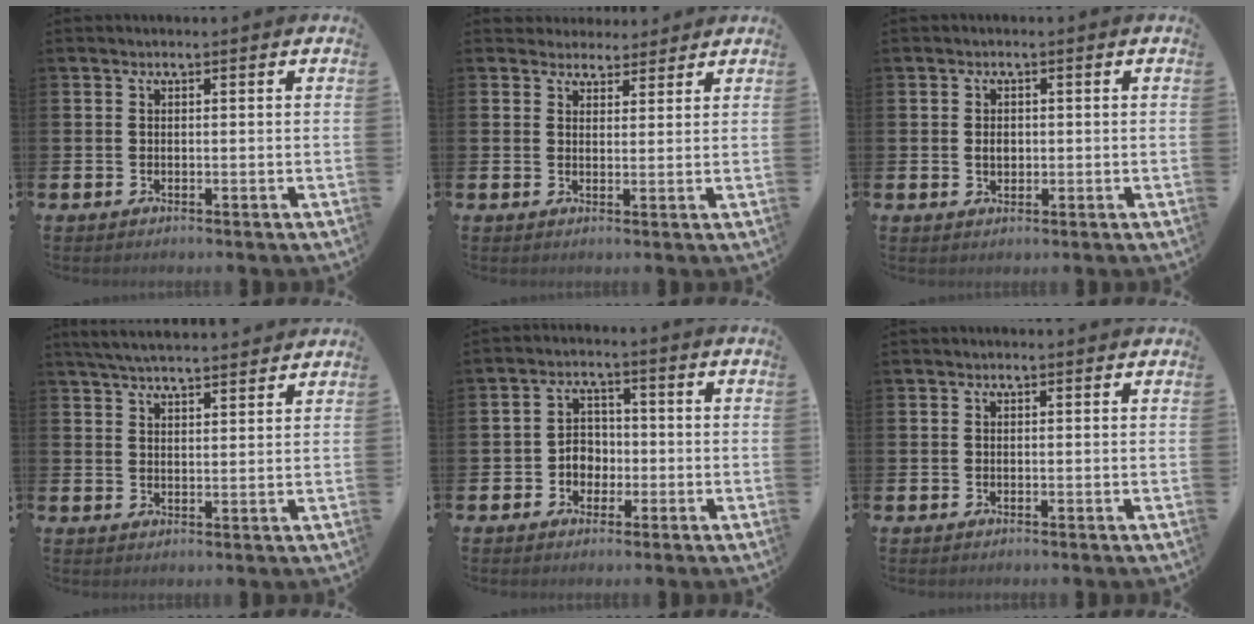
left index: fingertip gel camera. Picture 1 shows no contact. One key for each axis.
{"total": 3.3, "fx": 3.0, "fy": 1.4, "fz": -0.4, "tx": 0.010, "ty": -0.016, "tz": 0.052}
{"total": 1.8, "fx": 0.1, "fy": 1.3, "fz": 1.2, "tx": -0.012, "ty": 0.003, "tz": -0.002}
{"total": 4.7, "fx": 4.6, "fy": 0.3, "fz": 1.0, "tx": -0.039, "ty": -0.015, "tz": 0.086}
{"total": 3.5, "fx": -1.2, "fy": 3.0, "fz": 1.4, "tx": -0.022, "ty": 0.002, "tz": -0.030}
{"total": 0.0}